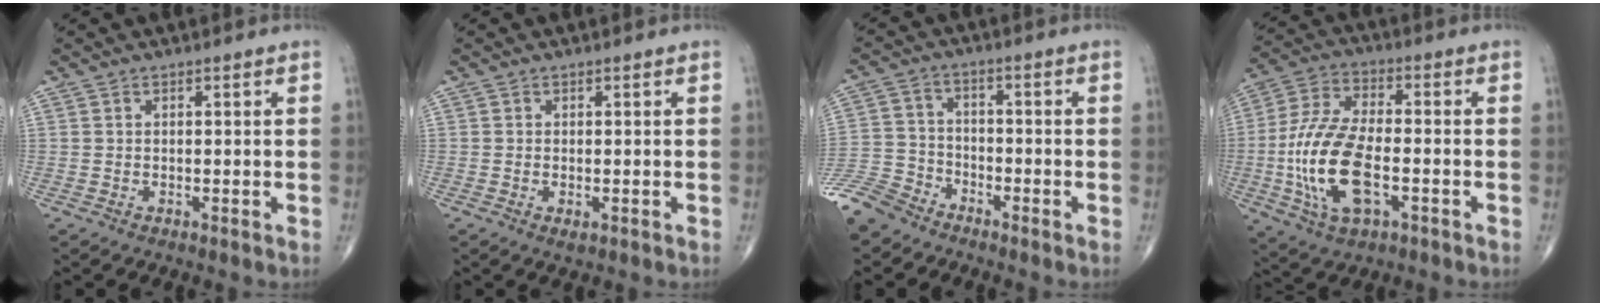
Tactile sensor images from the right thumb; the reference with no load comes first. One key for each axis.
{"total": 1.1, "fx": -0.4, "fy": 0.6, "fz": 0.9, "tx": -0.015, "ty": -0.004, "tz": -0.004}
{"total": 8.5, "fx": -7.1, "fy": 4.3, "fz": 1.8, "tx": -0.039, "ty": 0.022, "tz": -0.149}
{"total": 16.4, "fx": -3.8, "fy": 7.8, "fz": 14.0, "tx": -0.293, "ty": 0.017, "tz": -0.068}